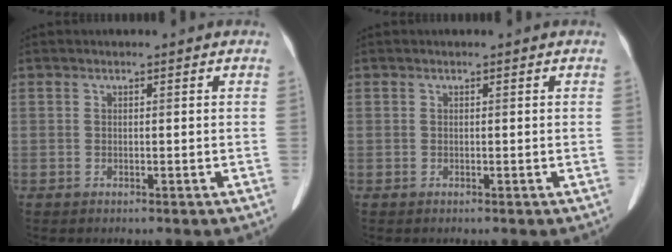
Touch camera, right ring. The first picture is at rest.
{"total": 0.0}